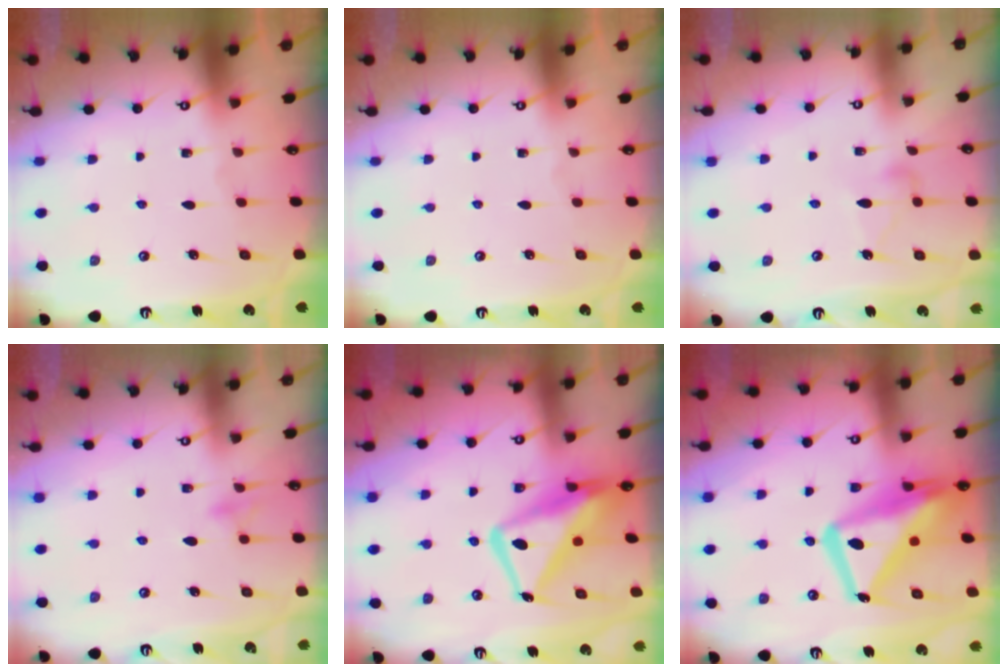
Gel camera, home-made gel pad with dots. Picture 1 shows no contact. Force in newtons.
{"total": 0.0}
{"total": 7.2, "press": 7.2, "slide": 0.4}
{"total": 9.2, "press": 9.1, "slide": 0.9}
{"total": 14.0, "press": 13.9, "slide": 1.6}
{"total": 18.8, "press": 18.7, "slide": 2.0}